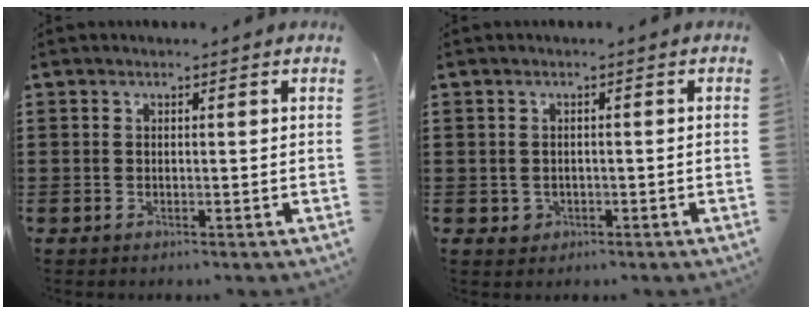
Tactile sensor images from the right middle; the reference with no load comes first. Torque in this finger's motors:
{"motor_torque": [0.09, -0.01, 0.00, 0.00]}